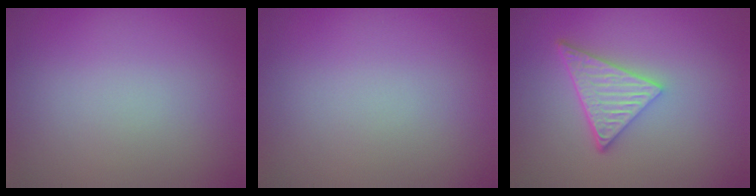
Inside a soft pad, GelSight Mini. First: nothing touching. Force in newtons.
{"total": 0.0}
{"total": 5.0, "press": 3.6, "slide": 3.5}